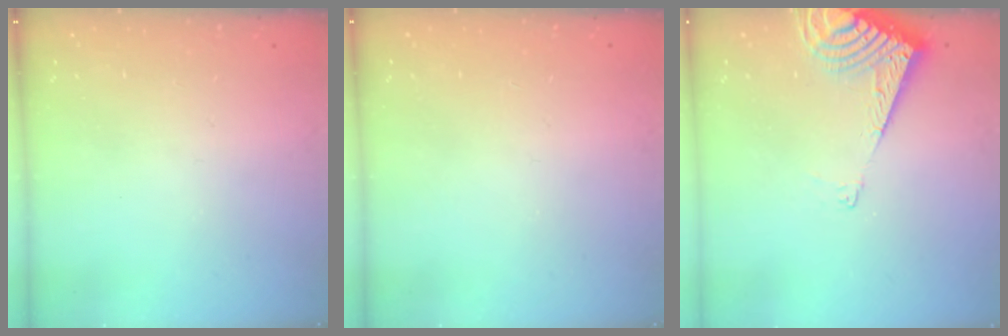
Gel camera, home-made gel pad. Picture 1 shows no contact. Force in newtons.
{"total": 2.5, "press": 2.4, "slide": 0.3}
{"total": 8.8, "press": 8.7, "slide": 1.1}